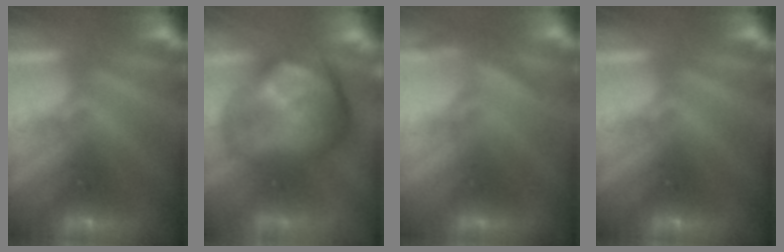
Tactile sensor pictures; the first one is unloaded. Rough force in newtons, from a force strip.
{"total": 8.7}
{"total": 2.9}
{"total": 0.0}